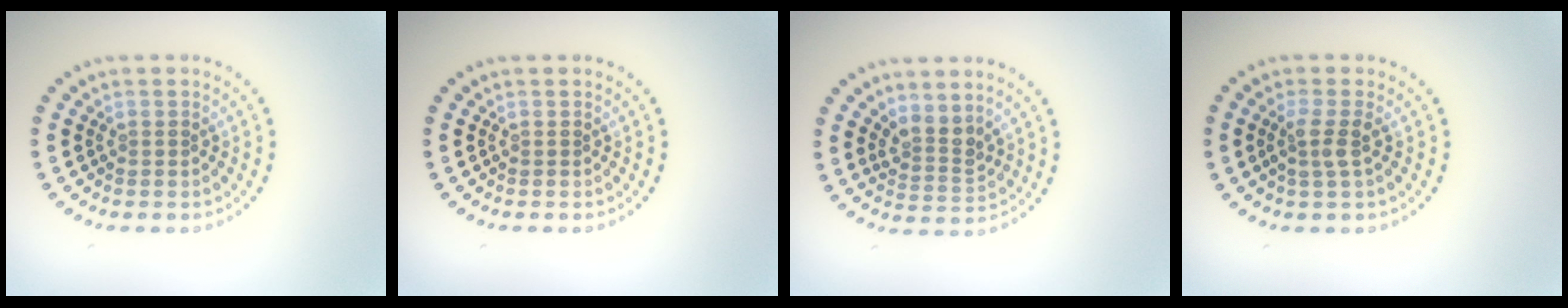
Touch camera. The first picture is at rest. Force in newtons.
{"total": 0.0}
{"total": 2.6, "press": 1.9, "slide": 1.7}
{"total": 1.9, "press": 1.5, "slide": 1.2}